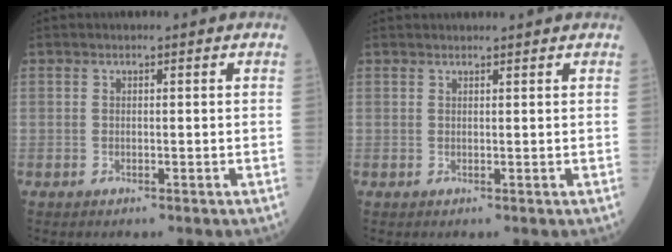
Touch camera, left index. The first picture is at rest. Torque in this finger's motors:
{"motor_torque": [1.01, -1.13, 0.30, 0.07]}